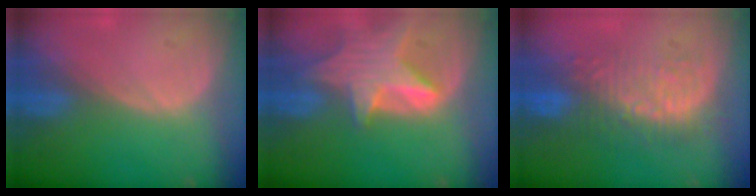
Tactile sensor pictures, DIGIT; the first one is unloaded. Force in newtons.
{"total": 8.4, "press": 7.6, "slide": 3.6}
{"total": 8.9, "press": 8.7, "slide": 2.0}